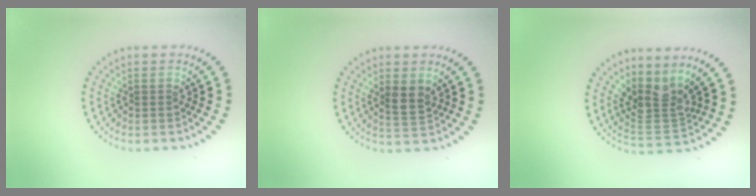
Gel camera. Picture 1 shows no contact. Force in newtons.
{"total": 2.1, "press": 2.0, "slide": 0.9}
{"total": 3.5, "press": 2.6, "slide": 2.4}